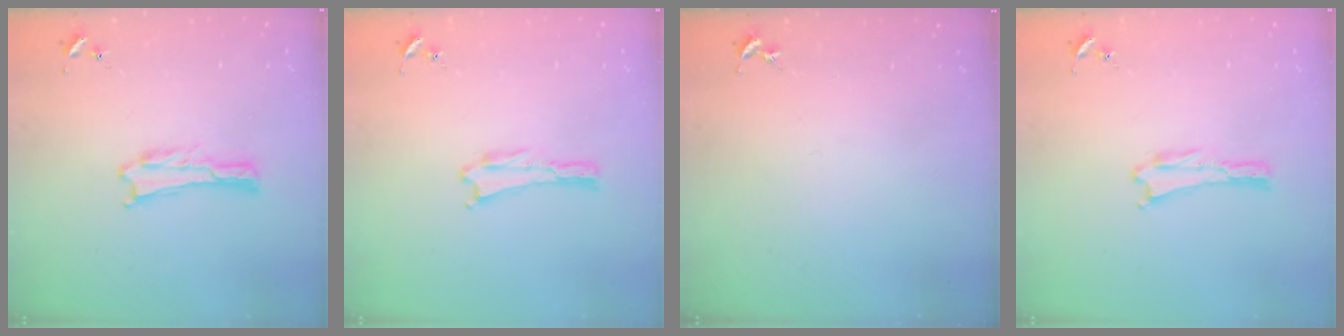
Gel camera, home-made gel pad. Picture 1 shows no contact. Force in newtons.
{"total": 0.0}
{"total": 0.0}
{"total": 0.0}